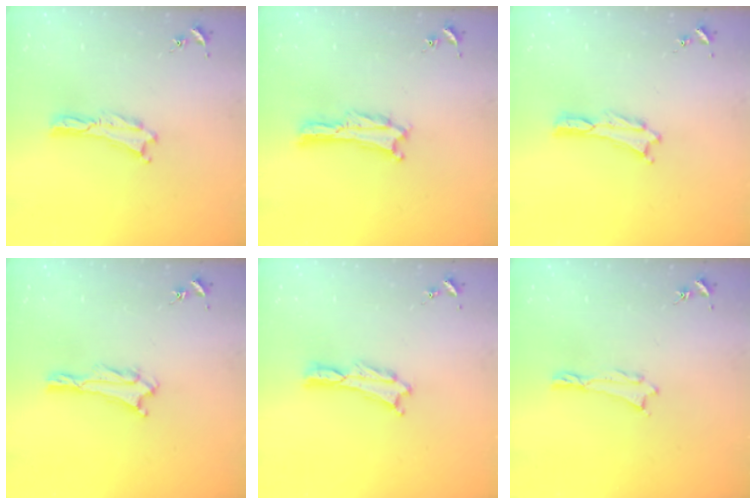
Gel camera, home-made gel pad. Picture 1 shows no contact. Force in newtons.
{"total": 0.0}
{"total": 0.0}
{"total": 0.7, "press": 0.7, "slide": 0.1}
{"total": 0.0}
{"total": 0.0}